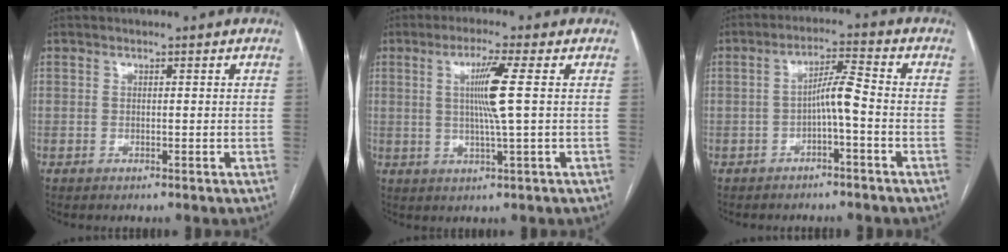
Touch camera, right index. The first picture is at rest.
{"total": 6.3, "force": [1.2, -1.2, 6.0], "torque": [-0.118, -0.003, 0.026]}
{"total": 4.4, "force": [-1.3, -0.1, 4.2], "torque": [-0.076, 0.015, -0.021]}